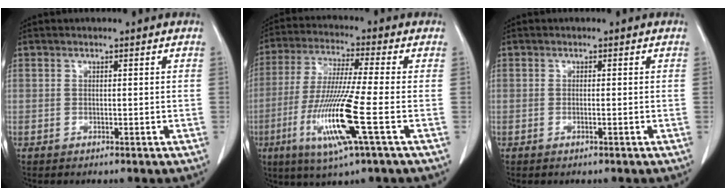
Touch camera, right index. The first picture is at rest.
{"total": 13.6, "force": [-4.3, -0.5, 12.9], "torque": [-0.268, -0.025, -0.088]}
{"total": 0.6, "force": [-0.2, 0.0, 0.6], "torque": [-0.012, -0.001, -0.003]}